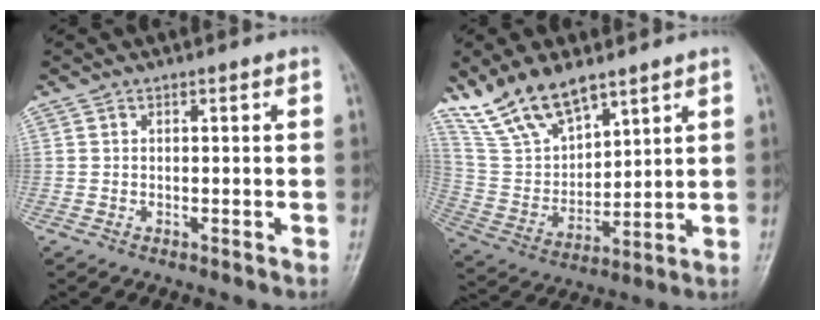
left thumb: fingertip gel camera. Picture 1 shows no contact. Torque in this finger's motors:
{"motor_torque": [0.59, 0.28, 0.33, -0.24, 0.08]}